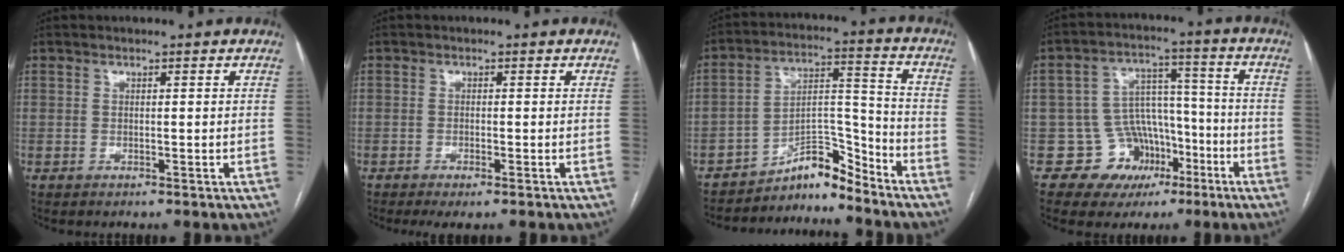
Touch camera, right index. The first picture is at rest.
{"total": 2.5, "force": [-1.6, 0.4, 1.9], "torque": [-0.029, -0.005, -0.025]}
{"total": 7.1, "force": [-6.9, 1.1, 1.1], "torque": [-0.008, 0.049, -0.117]}
{"total": 9.7, "force": [-4.7, 8.4, 1.5], "torque": [-0.005, 0.056, -0.061]}